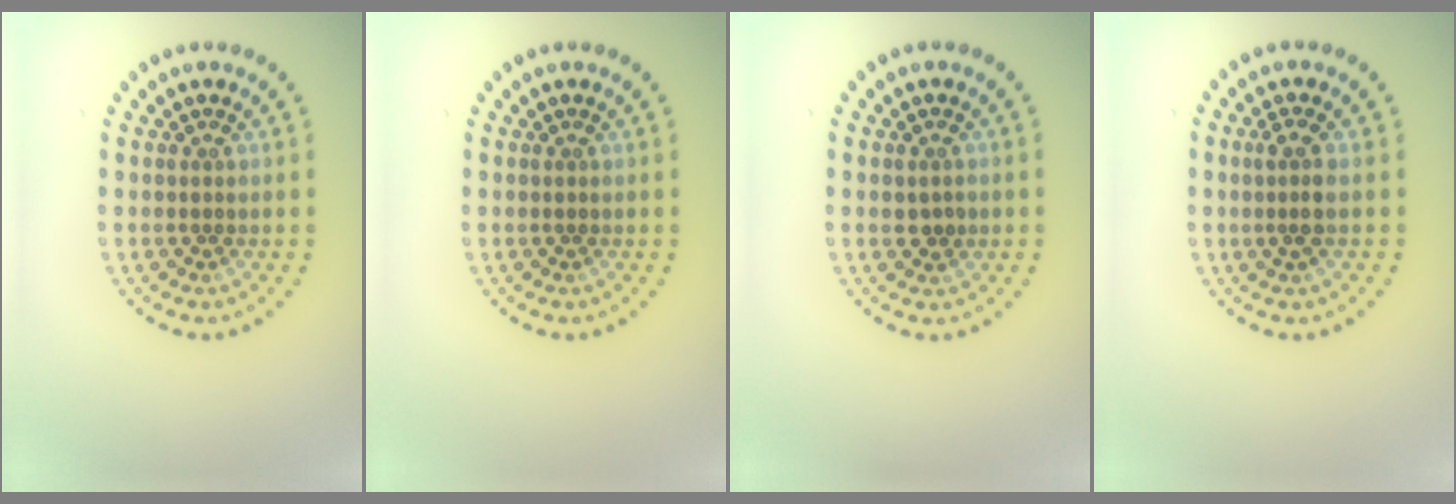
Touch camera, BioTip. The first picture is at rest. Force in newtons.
{"total": 0.0}
{"total": 1.4, "press": 1.4, "slide": 0.1}
{"total": 1.8, "press": 1.4, "slide": 1.1}